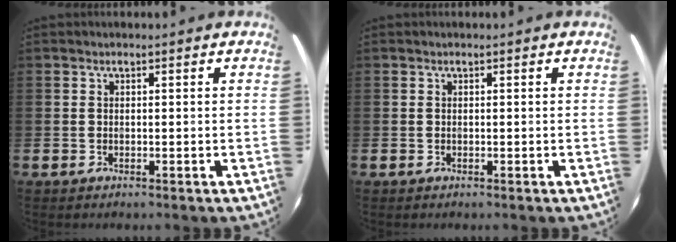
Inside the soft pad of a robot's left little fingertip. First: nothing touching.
{"total": 0.0}